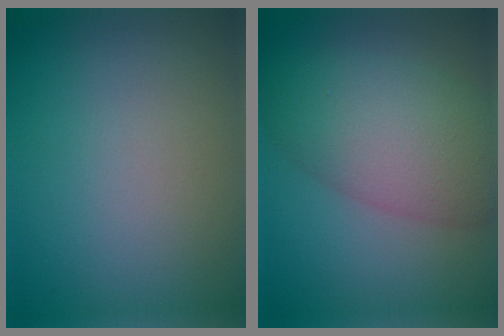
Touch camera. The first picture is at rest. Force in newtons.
{"total": 7.7, "press": 7.7, "slide": 0.0}